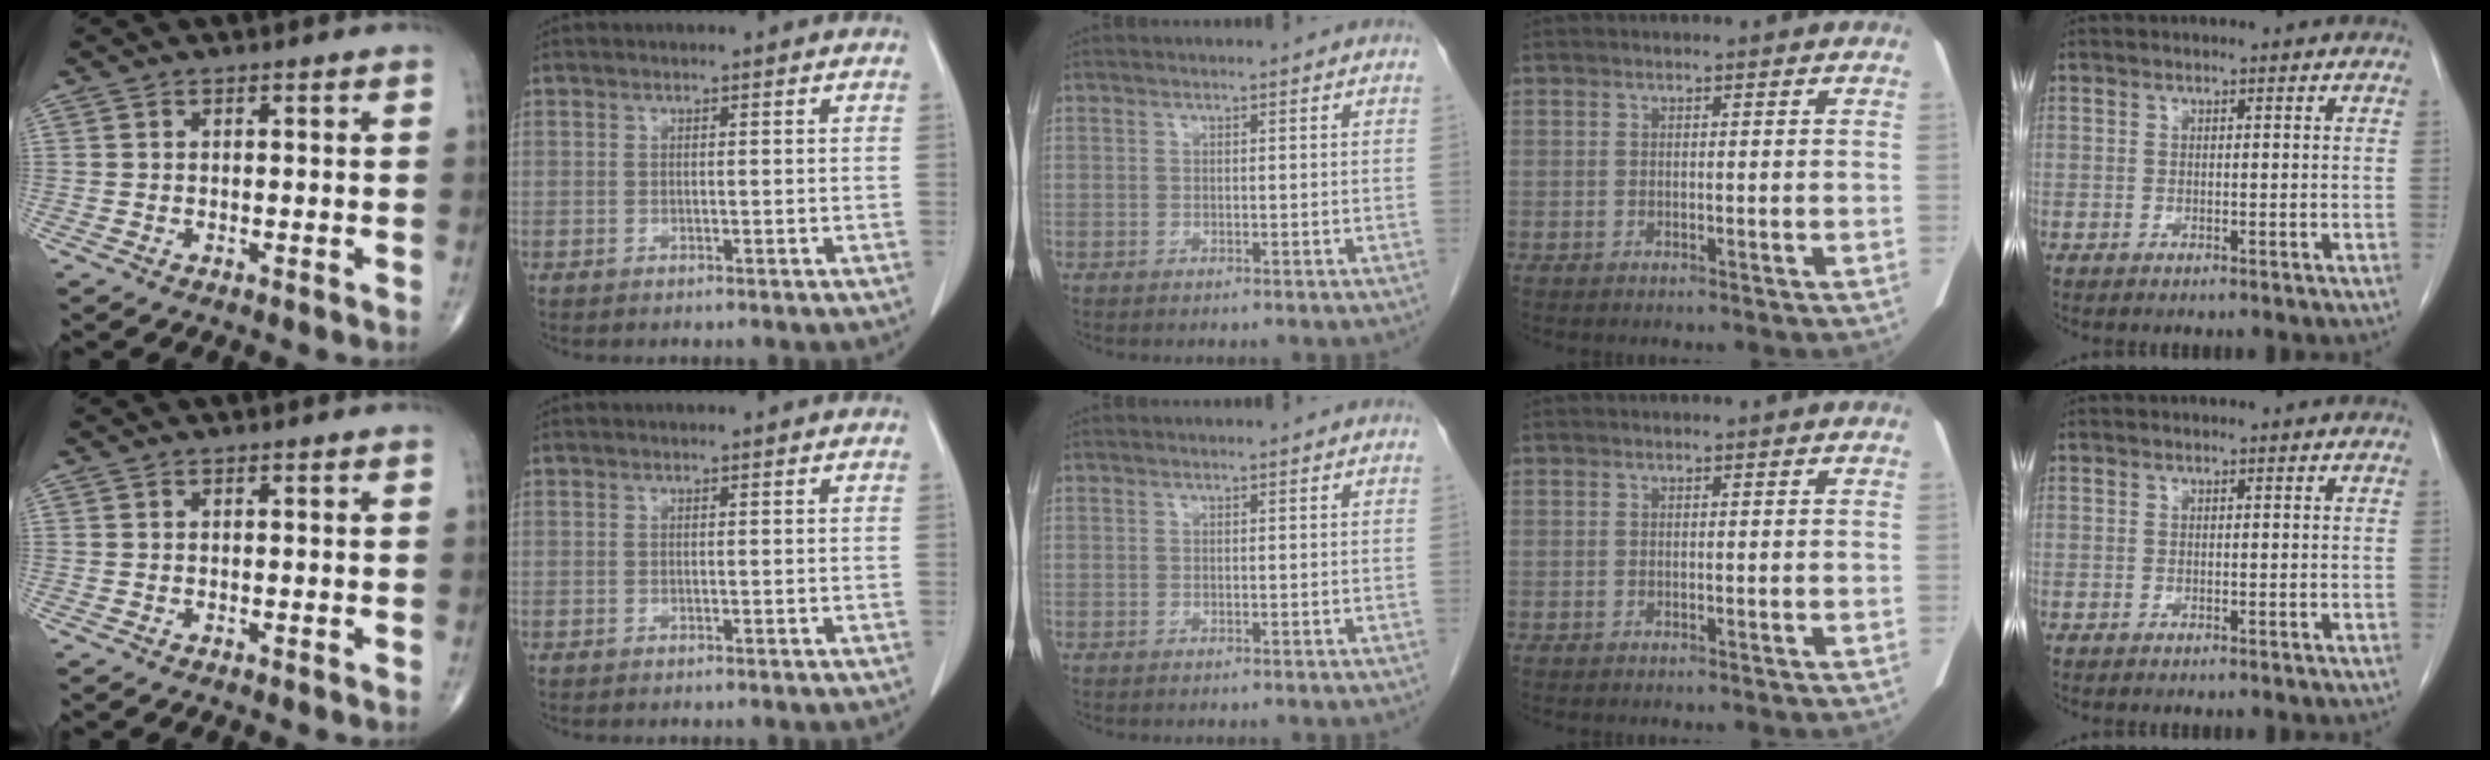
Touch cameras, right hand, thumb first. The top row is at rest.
{}